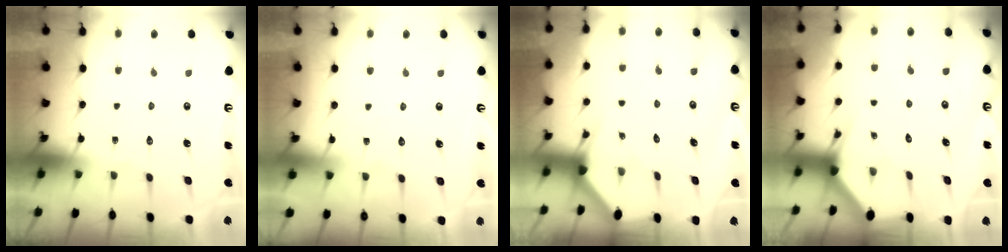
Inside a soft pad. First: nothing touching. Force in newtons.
{"total": 2.9, "press": 2.9, "slide": 0.4}
{"total": 2.2, "press": 2.2, "slide": 0.1}
{"total": 2.6, "press": 2.6, "slide": 0.2}